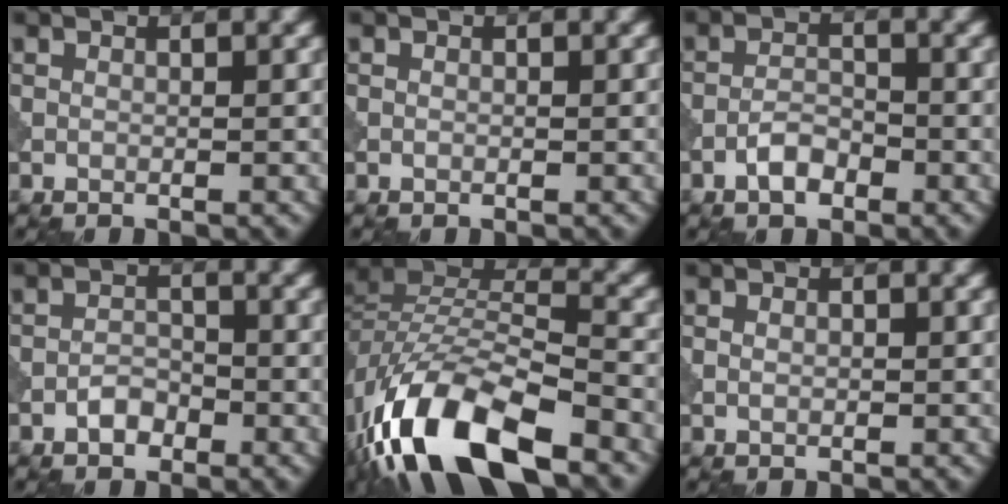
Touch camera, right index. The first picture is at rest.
{"total": 0.0}
{"total": 2.5, "force": [-1.6, 1.1, 1.5], "torque": [-0.024, 0.006, -0.032]}
{"total": 1.9, "force": [-1.3, 1.0, 0.9], "torque": [-0.014, 0.005, -0.025]}
{"total": 13.3, "force": [-8.3, 5.1, 9.0], "torque": [-0.175, -0.003, -0.159]}
{"total": 0.8, "force": [-0.1, 0.5, 0.6], "torque": [-0.012, -0.001, -0.001]}